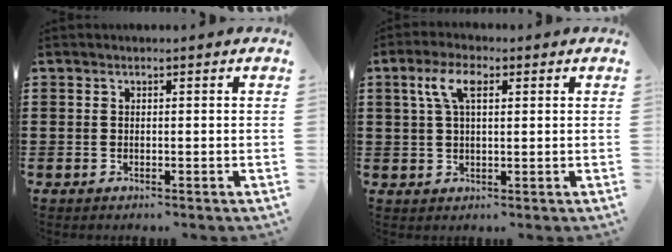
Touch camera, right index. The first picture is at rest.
{"total": 5.2, "force": [1.9, 2.0, 4.4], "torque": [-0.097, 0.013, 0.031]}